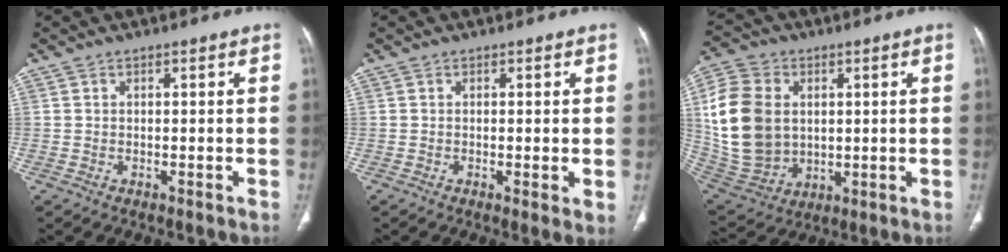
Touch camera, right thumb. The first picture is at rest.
{"total": 2.6, "force": [-0.2, 0.5, 2.6], "torque": [-0.047, -0.012, -0.006]}
{"total": 18.2, "force": [2.8, 13.8, 11.5], "torque": [-0.217, -0.005, 0.068]}